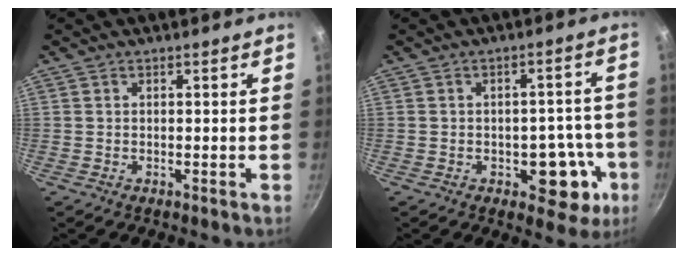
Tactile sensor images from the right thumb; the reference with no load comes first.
{"total": 10.3, "force": [-3.5, 6.3, 7.4], "torque": [-0.033, 0.026, -0.040]}